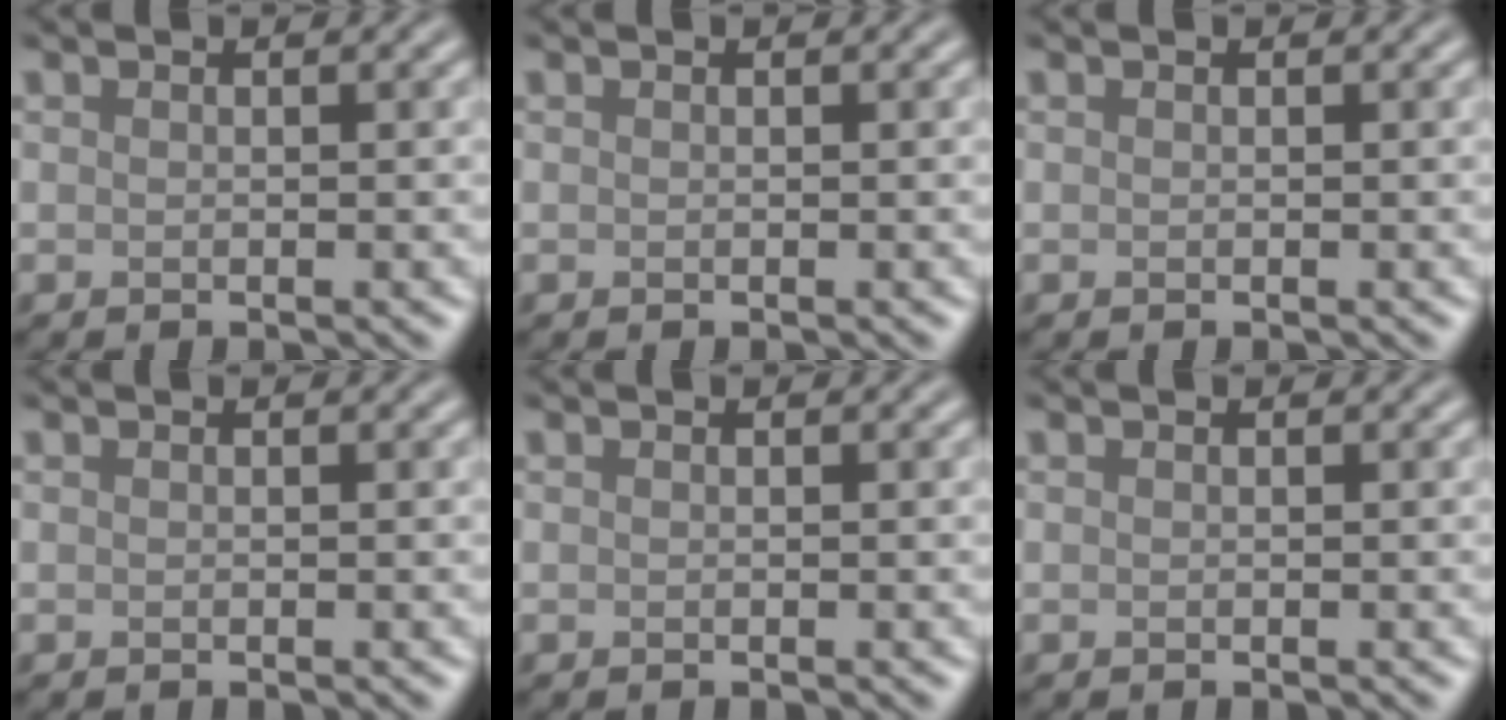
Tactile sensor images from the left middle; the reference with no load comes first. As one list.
[{"total": 0.0}, {"total": 0.0}, {"total": 0.0}, {"total": 0.0}, {"total": 0.0}]